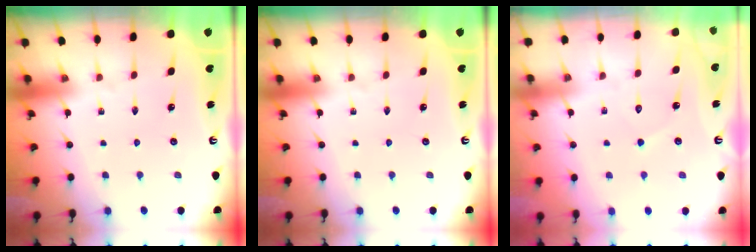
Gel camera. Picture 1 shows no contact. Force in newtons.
{"total": 0.0}
{"total": 4.7, "press": 4.7, "slide": 0.4}